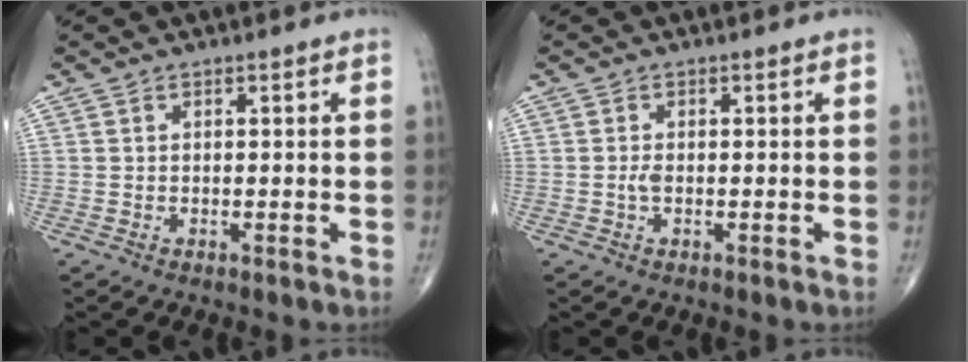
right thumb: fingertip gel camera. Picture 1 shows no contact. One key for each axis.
{"total": 1.2, "fx": -0.2, "fy": 0.5, "fz": 1.0, "tx": -0.021, "ty": 0.000, "tz": -0.005}